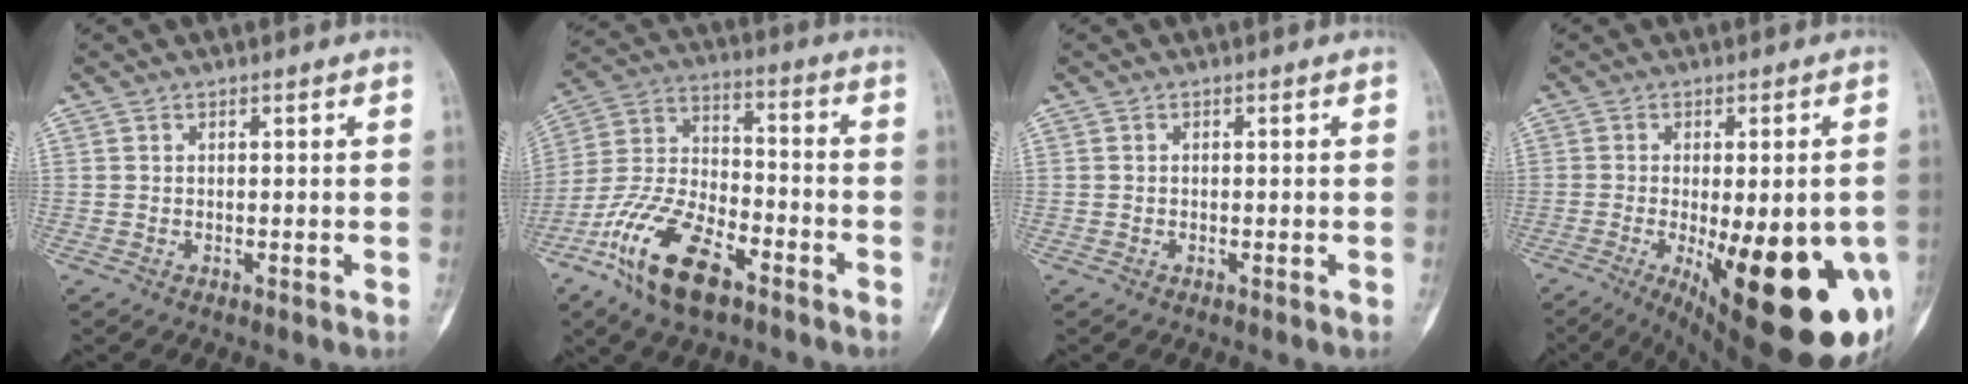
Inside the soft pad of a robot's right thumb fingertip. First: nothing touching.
{"total": 17.1, "force": [-9.6, 7.8, 11.8], "torque": [-0.227, 0.048, -0.185]}
{"total": 0.0}
{"total": 26.5, "force": [-8.4, 9.4, 23.3], "torque": [-0.246, -0.026, -0.093]}